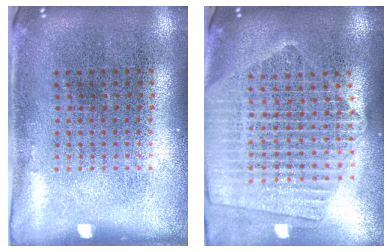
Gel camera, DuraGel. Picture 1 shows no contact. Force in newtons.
{"total": 2.3, "press": 2.0, "slide": 1.1}